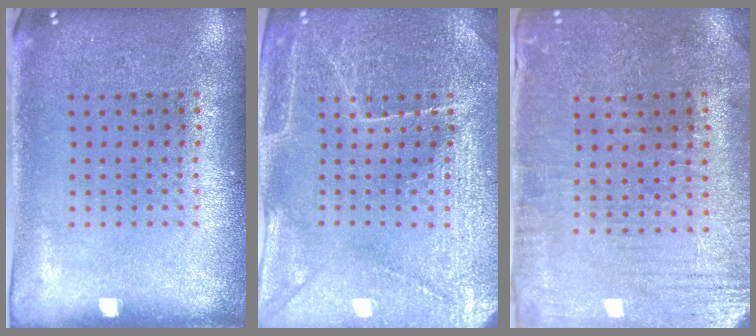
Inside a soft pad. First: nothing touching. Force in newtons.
{"total": 3.6, "press": 3.5, "slide": 0.7}
{"total": 0.8, "press": 0.7, "slide": 0.4}